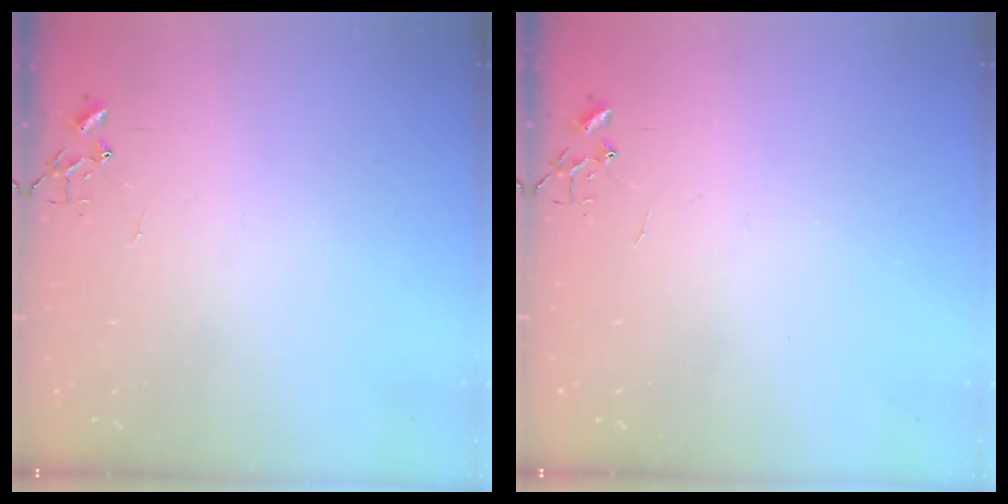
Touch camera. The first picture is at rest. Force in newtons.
{"total": 0.0}